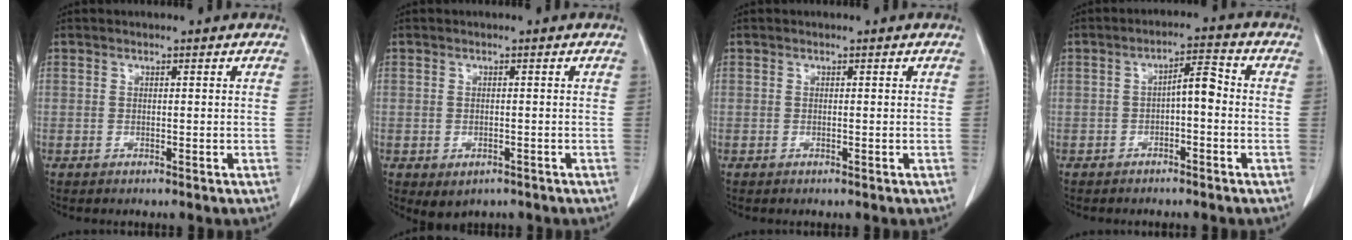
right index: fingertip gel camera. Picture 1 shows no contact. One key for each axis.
{"total": 2.4, "fx": -1.1, "fy": 1.6, "fz": 1.3, "tx": -0.017, "ty": -0.002, "tz": 0.000}
{"total": 0.0}
{"total": 4.0, "fx": -0.6, "fy": 1.2, "fz": 3.8, "tx": -0.060, "ty": 0.019, "tz": -0.010}